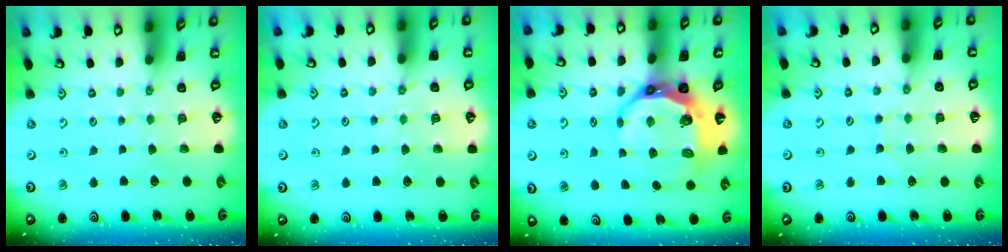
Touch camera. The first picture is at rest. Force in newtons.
{"total": 5.2, "press": 5.2, "slide": 0.7}
{"total": 12.1, "press": 11.3, "slide": 4.1}
{"total": 5.4, "press": 5.4, "slide": 0.6}